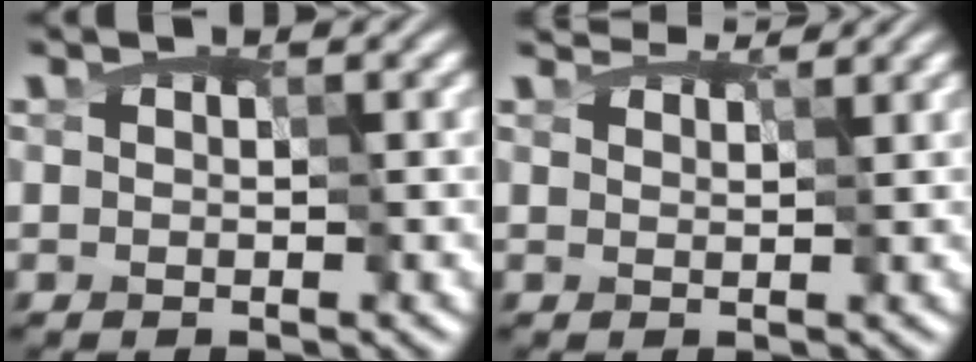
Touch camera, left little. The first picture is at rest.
{"total": 2.9, "force": [2.8, 0.3, 0.7], "torque": [-0.028, 0.004, 0.038]}